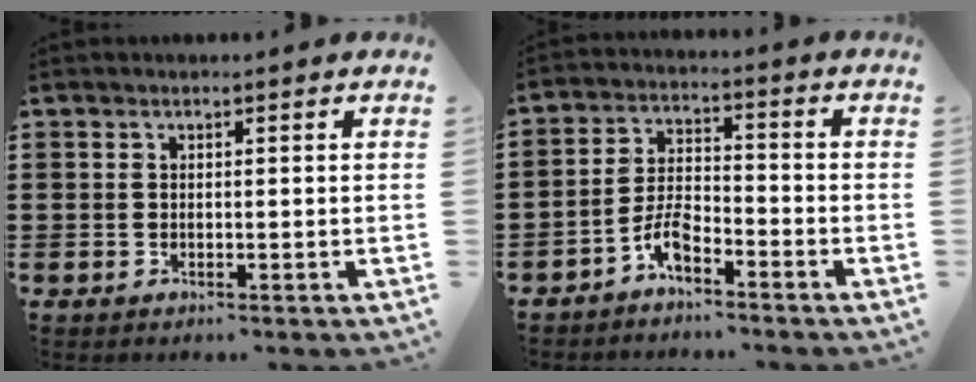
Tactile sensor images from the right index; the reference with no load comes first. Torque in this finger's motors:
{"motor_torque": [2.14, 0.00, 0.13, -0.06]}